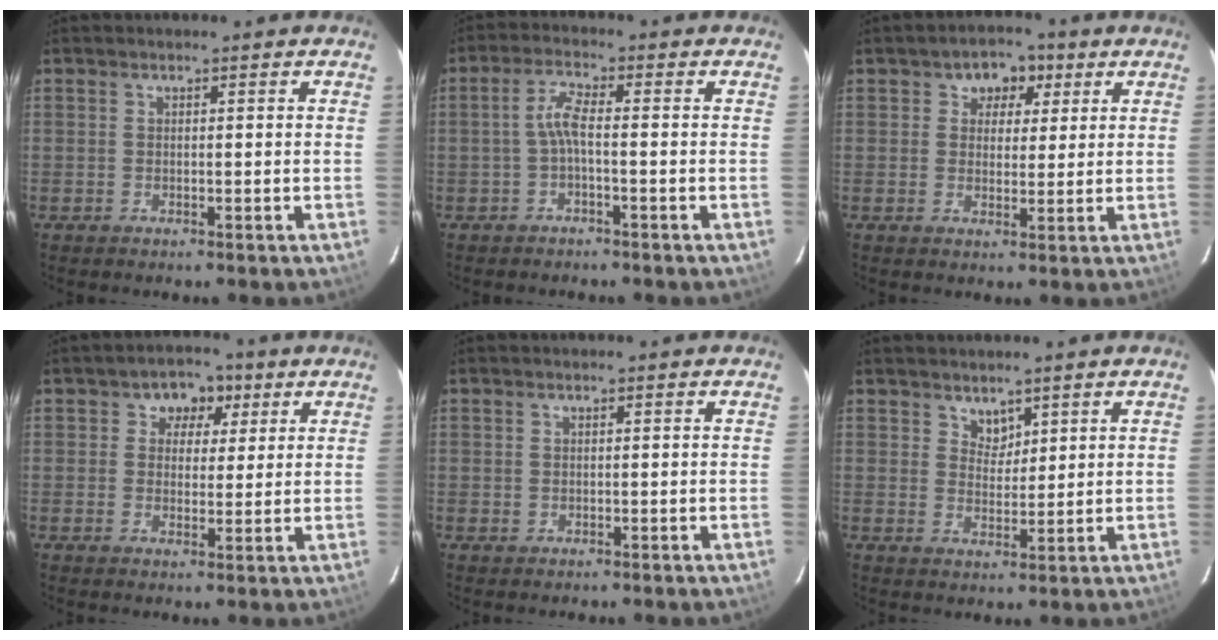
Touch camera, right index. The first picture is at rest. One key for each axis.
{"total": 3.2, "fx": -1.0, "fy": 0.3, "fz": 3.0, "tx": -0.071, "ty": 0.008, "tz": -0.022}
{"total": 5.5, "fx": 2.3, "fy": 4.5, "fz": 2.1, "tx": -0.019, "ty": 0.012, "tz": 0.031}
{"total": 5.4, "fx": 2.1, "fy": 4.7, "fz": 1.8, "tx": -0.013, "ty": 0.011, "tz": 0.026}
{"total": 0.8, "fx": 0.1, "fy": 0.8, "fz": 0.0, "tx": 0.005, "ty": 0.003, "tz": 0.003}
{"total": 2.9, "fx": 2.3, "fy": 1.6, "fz": 0.6, "tx": -0.003, "ty": 0.001, "tz": 0.043}